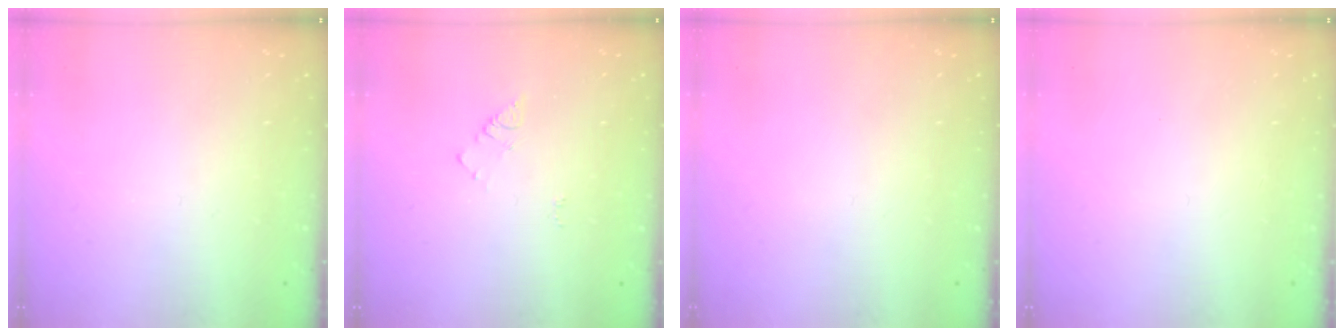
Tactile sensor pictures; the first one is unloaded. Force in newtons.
{"total": 5.1, "press": 5.0, "slide": 0.9}
{"total": 0.0}
{"total": 1.6, "press": 1.5, "slide": 0.1}